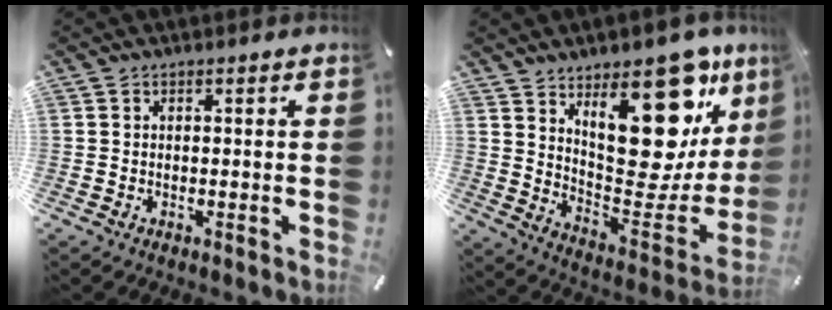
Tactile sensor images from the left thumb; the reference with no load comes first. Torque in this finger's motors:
{"motor_torque": [3.31, 1.69, 1.41, -1.36, 0.32]}